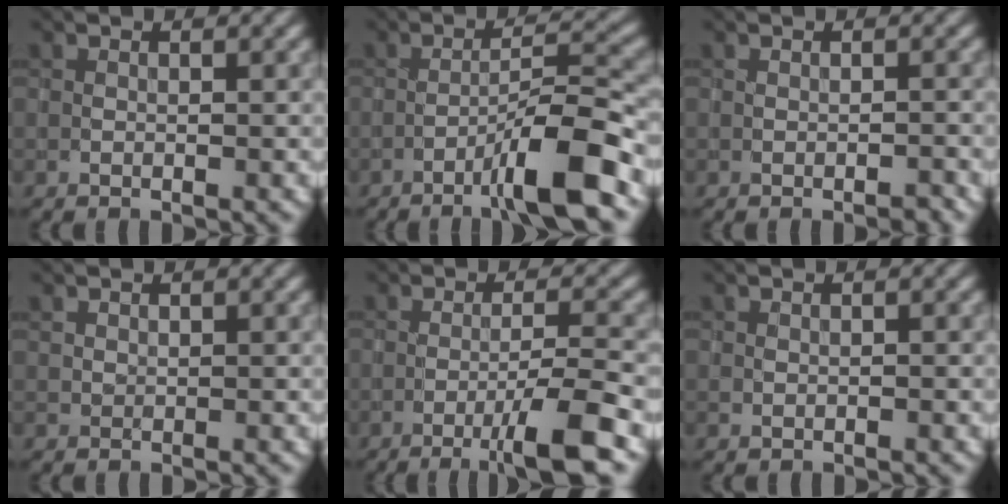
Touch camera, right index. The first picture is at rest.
{"total": 6.5, "force": [-3.7, 0.5, 5.3], "torque": [-0.081, 0.018, -0.067]}
{"total": 0.8, "force": [-0.7, 0.1, 0.5], "torque": [-0.008, 0.002, -0.012]}
{"total": 0.7, "force": [0.5, 0.5, 0.2], "torque": [-0.005, -0.001, 0.013]}
{"total": 5.4, "force": [-2.4, 0.6, 4.7], "torque": [-0.071, 0.003, -0.048]}
{"total": 0.0}